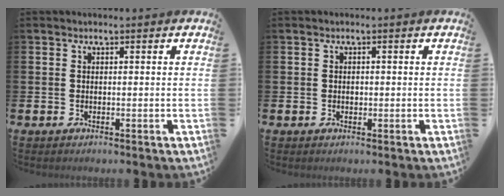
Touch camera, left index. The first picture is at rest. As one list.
[{"total": 0.6, "force": [0.0, 0.5, 0.2], "torque": [0.004, 0.000, -0.003]}]